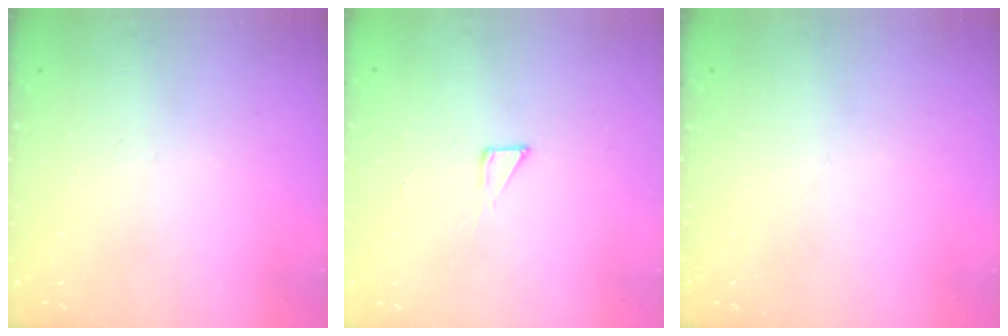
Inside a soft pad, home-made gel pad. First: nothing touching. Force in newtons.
{"total": 3.0, "press": 3.0, "slide": 0.3}
{"total": 0.0}